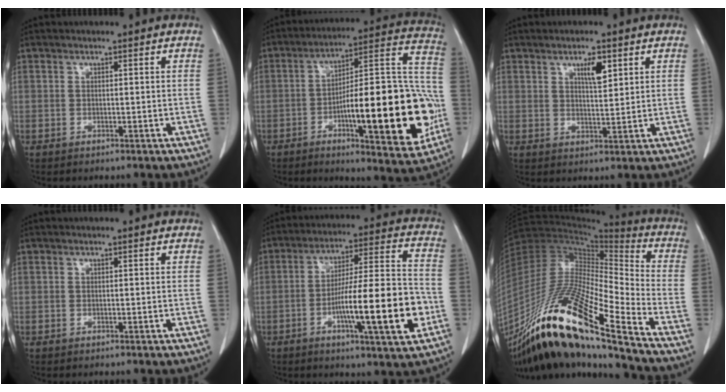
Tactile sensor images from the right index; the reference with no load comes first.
{"total": 25.3, "force": [-6.0, 5.5, 24.0], "torque": [-0.302, 0.020, -0.078]}
{"total": 3.9, "force": [2.0, 1.0, 3.2], "torque": [-0.055, -0.002, 0.036]}
{"total": 0.0}
{"total": 17.5, "force": [-5.3, 1.3, 16.6], "torque": [-0.269, 0.003, -0.080]}
{"total": 25.2, "force": [-17.4, 1.8, 18.2], "torque": [-0.345, -0.036, -0.322]}